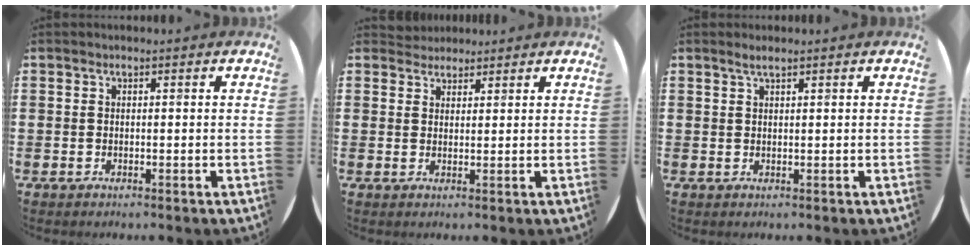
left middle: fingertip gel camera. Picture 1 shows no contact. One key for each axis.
{"total": 2.2, "fx": 2.1, "fy": 0.7, "fz": -0.2, "tx": -0.002, "ty": 0.001, "tz": 0.041}
{"total": 1.3, "fx": 1.0, "fy": 0.0, "fz": 0.8, "tx": -0.016, "ty": 0.001, "tz": 0.019}